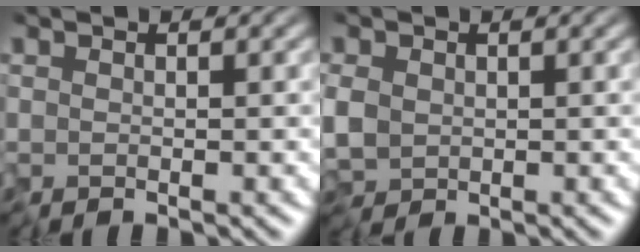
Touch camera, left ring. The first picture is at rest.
{"total": 2.7, "force": [0.0, 2.2, 1.5], "torque": [-0.044, -0.002, -0.002]}